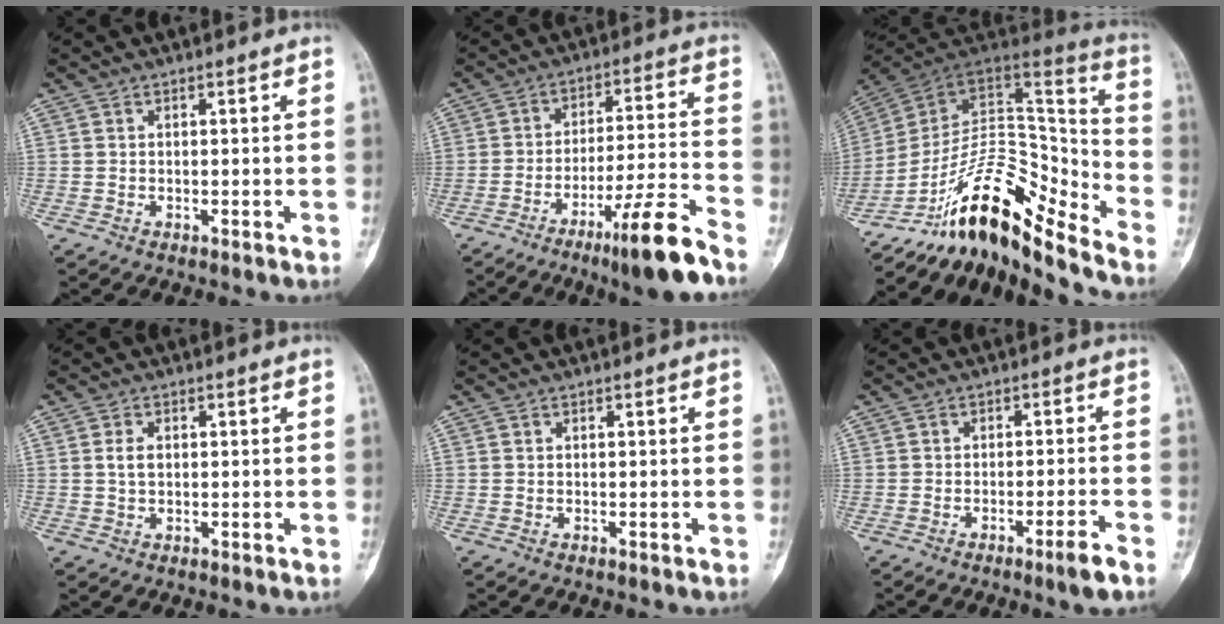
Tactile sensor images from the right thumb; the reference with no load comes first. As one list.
[{"total": 13.5, "force": [-9.0, 0.5, 10.0], "torque": [-0.167, 0.051, -0.149]}, {"total": 20.7, "force": [-14.5, 7.1, 12.9], "torque": [-0.180, 0.129, -0.245]}, {"total": 2.3, "force": [0.3, 1.4, 1.7], "torque": [-0.030, 0.003, 0.006]}, {"total": 0.0}, {"total": 3.9, "force": [-2.6, -0.3, 3.0], "torque": [-0.053, 0.012, -0.044]}]